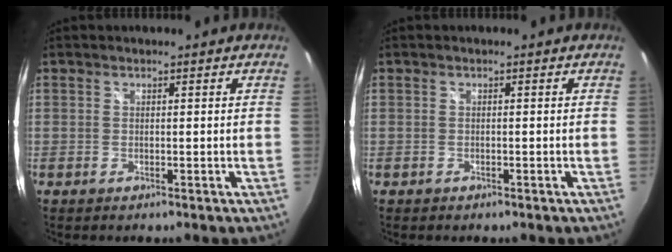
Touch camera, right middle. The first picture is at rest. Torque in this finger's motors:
{"motor_torque": [-0.13, 0.04, 0.00, -0.01]}